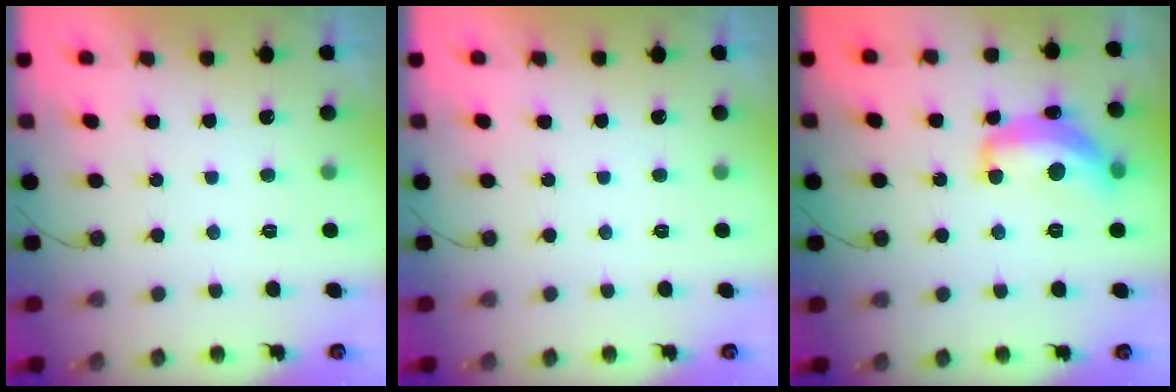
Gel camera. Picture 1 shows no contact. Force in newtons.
{"total": 0.0}
{"total": 15.3, "press": 15.2, "slide": 0.8}